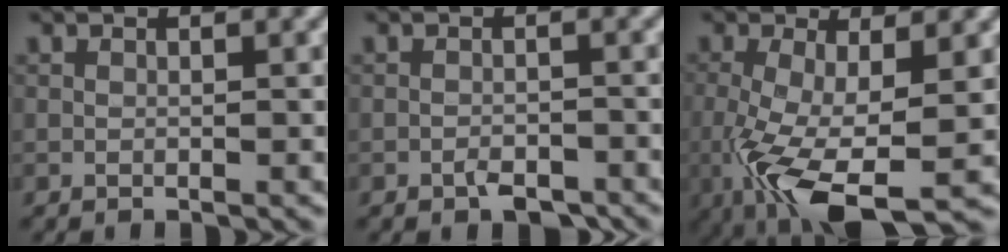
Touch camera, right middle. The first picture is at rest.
{"total": 1.7, "force": [-1.5, 0.4, 0.7], "torque": [-0.021, 0.013, -0.016]}
{"total": 8.1, "force": [-2.9, 2.5, 7.1], "torque": [-0.158, -0.013, -0.036]}